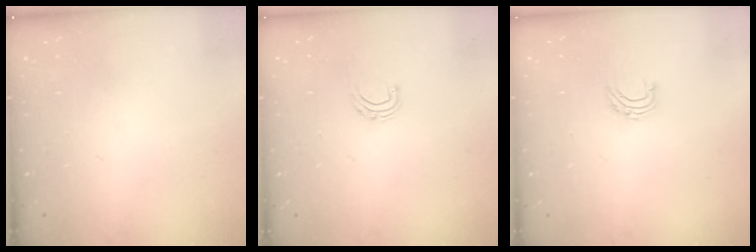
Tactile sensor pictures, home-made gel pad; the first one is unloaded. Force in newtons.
{"total": 4.5, "press": 4.5, "slide": 0.4}
{"total": 5.2, "press": 5.1, "slide": 0.5}